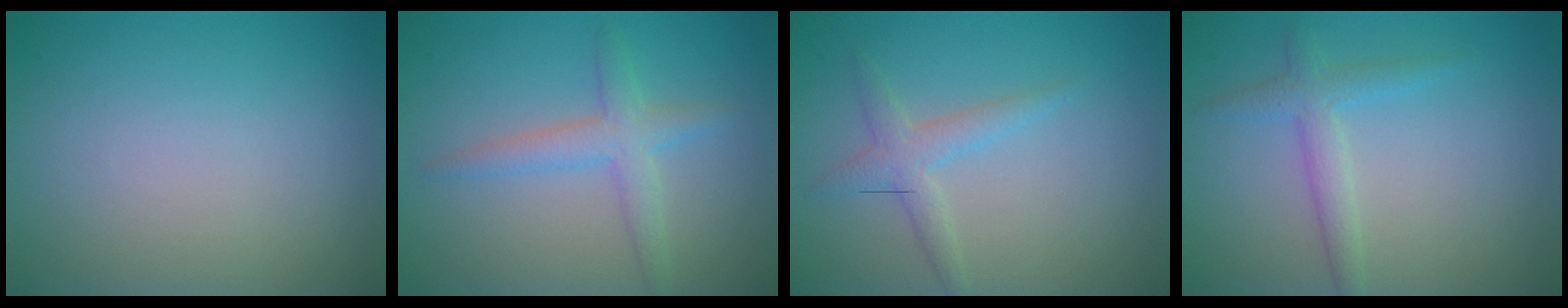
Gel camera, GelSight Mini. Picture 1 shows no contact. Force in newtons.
{"total": 2.7, "press": 2.7, "slide": 0.1}
{"total": 2.1, "press": 2.1, "slide": 0.1}
{"total": 2.3, "press": 2.3, "slide": 0.1}